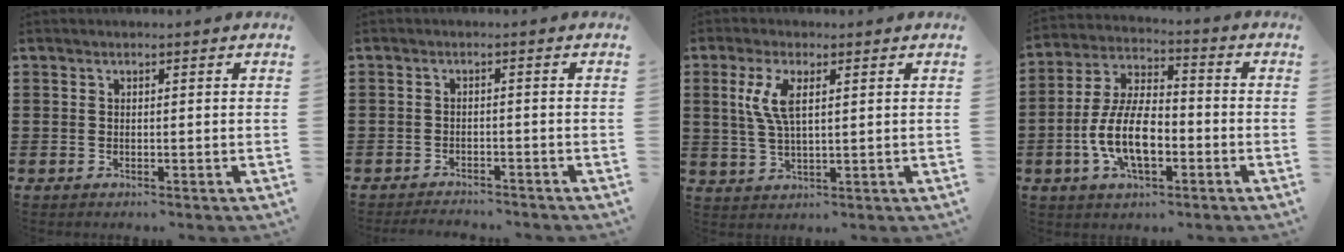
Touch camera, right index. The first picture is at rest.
{"total": 2.3, "force": [-2.3, 0.0, -0.2], "torque": [-0.003, 0.000, -0.049]}
{"total": 5.6, "force": [1.6, 1.9, 5.0], "torque": [-0.112, 0.003, 0.023]}
{"total": 10.3, "force": [-2.9, 4.8, 8.7], "torque": [-0.199, -0.004, -0.059]}